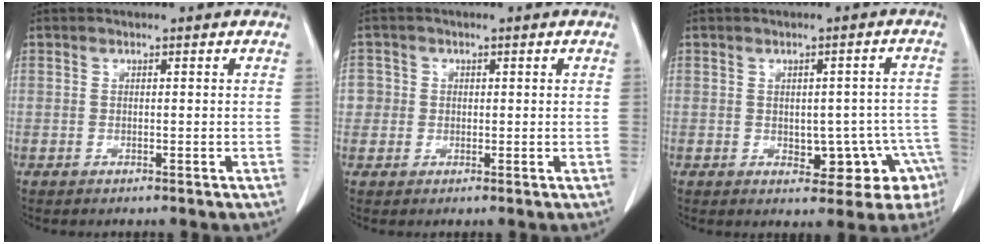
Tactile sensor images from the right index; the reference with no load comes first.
{"total": 2.9, "force": [0.1, 2.9, 0.0], "torque": [0.015, 0.008, 0.001]}
{"total": 8.2, "force": [-3.2, 4.7, 5.9], "torque": [-0.046, 0.024, -0.032]}